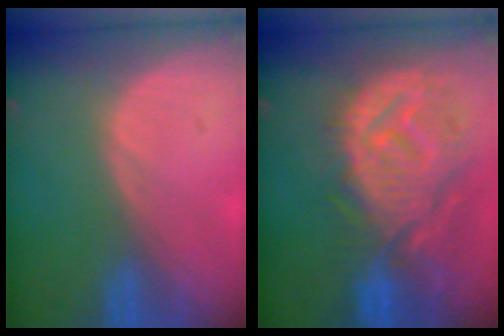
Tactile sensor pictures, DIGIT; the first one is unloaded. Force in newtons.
{"total": 12.8, "press": 11.2, "slide": 6.1}